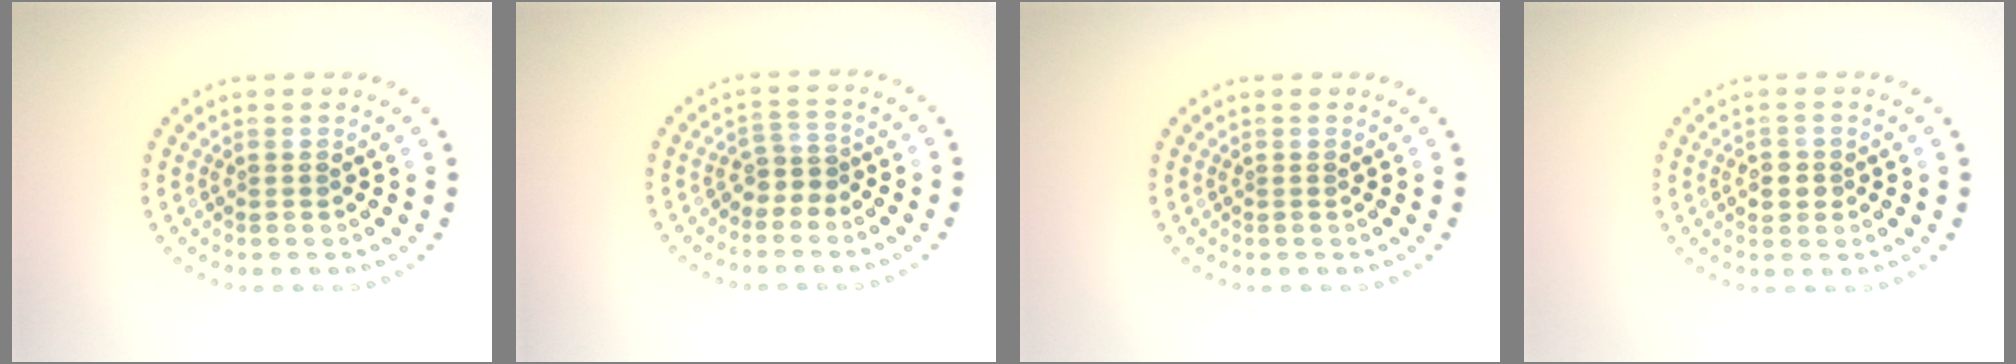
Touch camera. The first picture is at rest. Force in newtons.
{"total": 1.9, "press": 1.4, "slide": 1.4}
{"total": 0.0}
{"total": 1.6, "press": 1.6, "slide": 0.2}